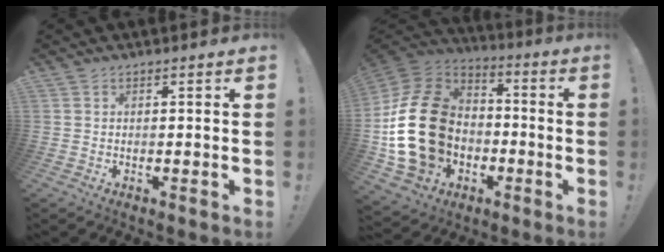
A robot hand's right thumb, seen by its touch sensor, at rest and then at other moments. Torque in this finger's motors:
{"motor_torque": [2.44, 2.57, 1.83, -0.35, 0.58]}